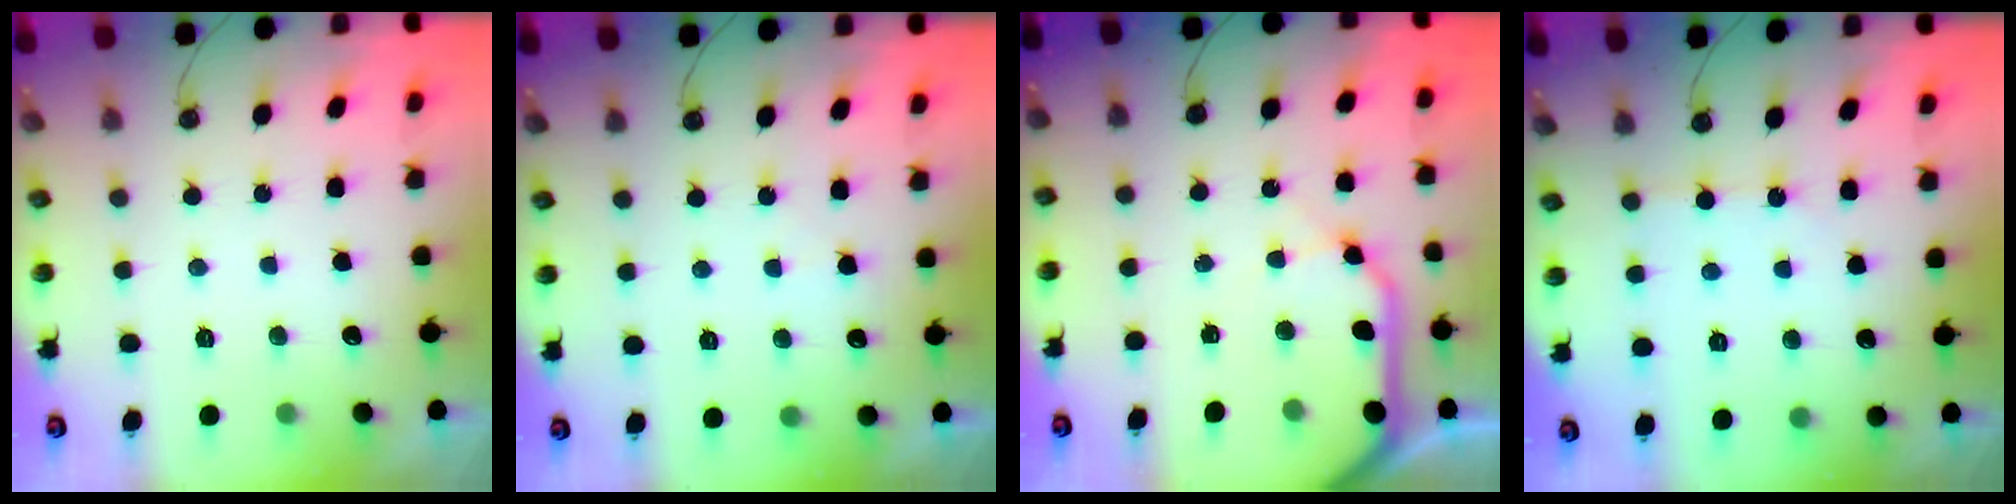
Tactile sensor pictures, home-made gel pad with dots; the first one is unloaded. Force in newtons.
{"total": 3.8, "press": 3.8, "slide": 0.6}
{"total": 12.2, "press": 12.1, "slide": 1.6}
{"total": 2.6, "press": 2.5, "slide": 0.5}